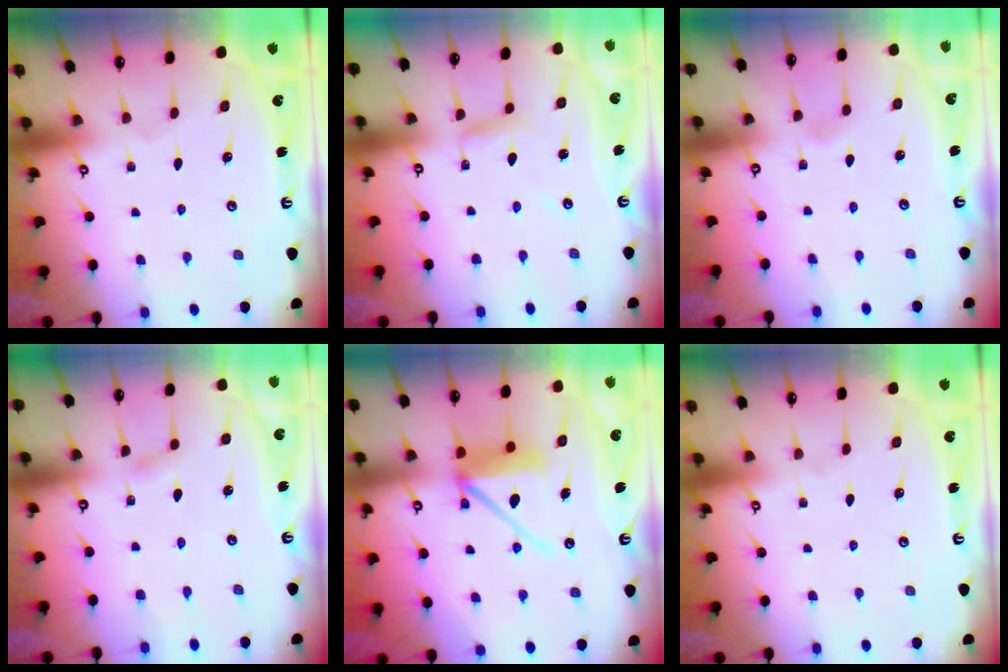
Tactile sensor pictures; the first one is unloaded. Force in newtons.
{"total": 3.3, "press": 3.2, "slide": 0.3}
{"total": 2.0, "press": 2.0, "slide": 0.3}
{"total": 2.9, "press": 2.9, "slide": 0.3}
{"total": 11.4, "press": 11.3, "slide": 1.5}
{"total": 0.0}